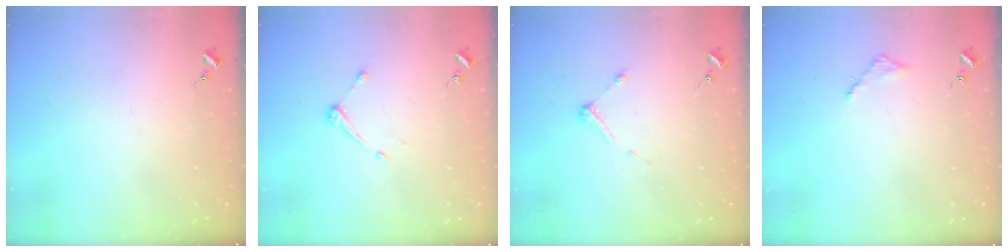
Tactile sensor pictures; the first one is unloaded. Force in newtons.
{"total": 5.5, "press": 5.5, "slide": 0.7}
{"total": 4.9, "press": 4.9, "slide": 0.7}
{"total": 2.8, "press": 2.7, "slide": 0.3}